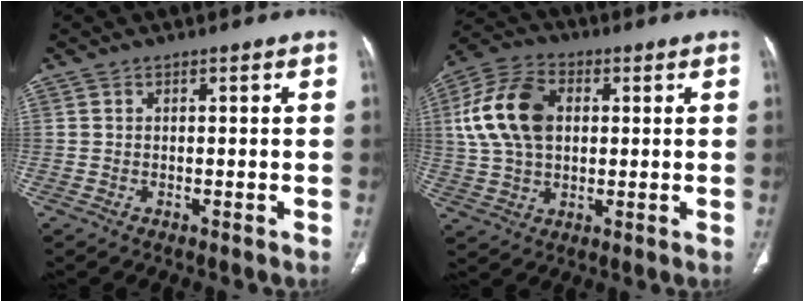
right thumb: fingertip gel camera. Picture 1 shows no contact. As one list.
[{"total": 14.4, "force": [2.5, 9.6, 10.5], "torque": [-0.197, 0.015, 0.041]}]